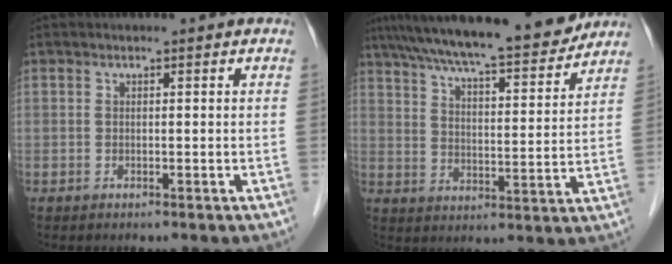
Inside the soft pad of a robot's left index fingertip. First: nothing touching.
{"total": 18.3, "force": [16.0, 2.2, 8.7], "torque": [-0.142, 0.009, 0.232]}